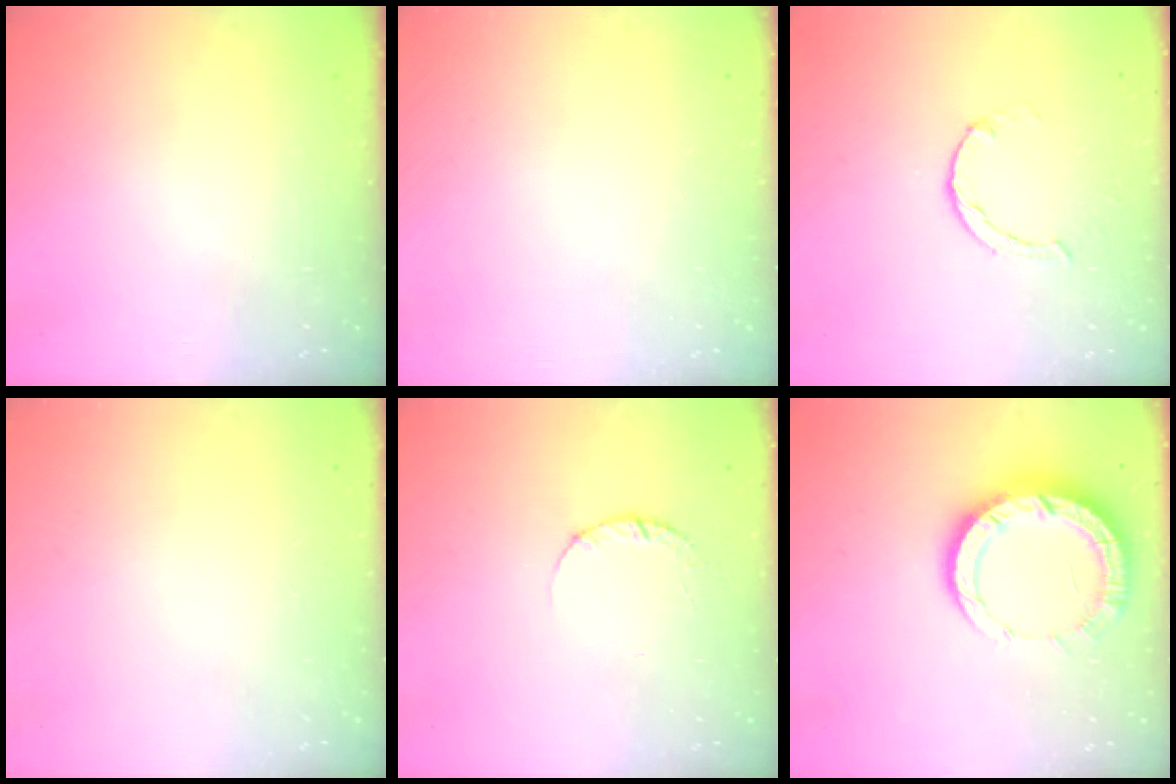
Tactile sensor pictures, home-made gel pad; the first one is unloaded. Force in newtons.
{"total": 0.0}
{"total": 2.0, "press": 2.0, "slide": 0.2}
{"total": 2.5, "press": 2.5, "slide": 0.2}
{"total": 2.4, "press": 2.4, "slide": 0.3}
{"total": 11.3, "press": 11.2, "slide": 1.2}